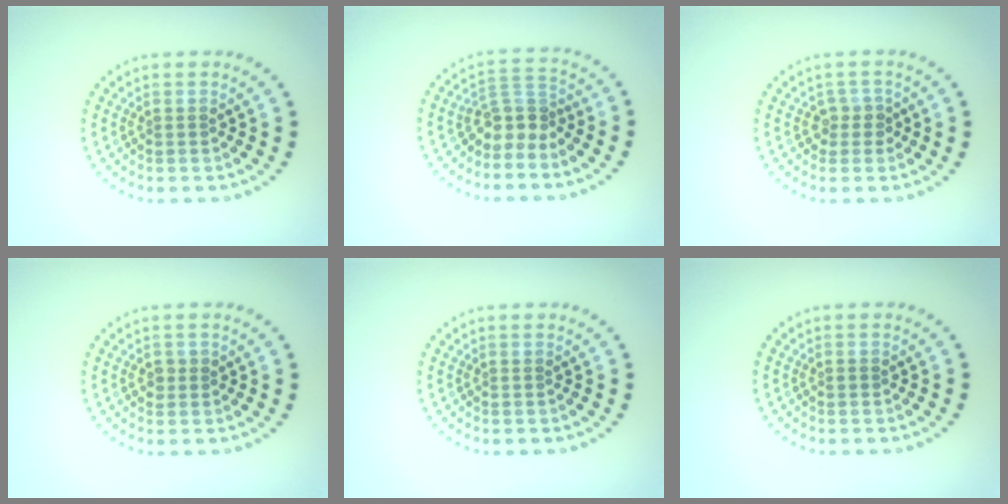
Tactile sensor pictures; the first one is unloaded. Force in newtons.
{"total": 3.0, "press": 2.0, "slide": 2.2}
{"total": 1.6, "press": 1.3, "slide": 1.0}
{"total": 0.9, "press": 0.9, "slide": 0.3}
{"total": 0.0}
{"total": 0.5, "press": 0.5, "slide": 0.1}